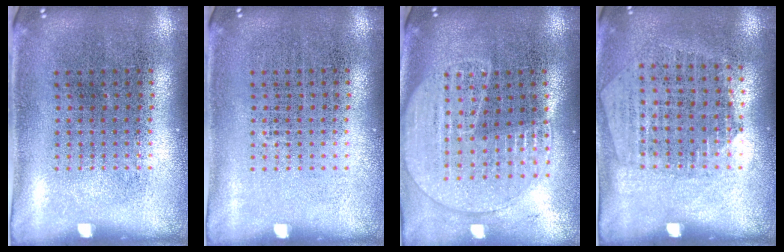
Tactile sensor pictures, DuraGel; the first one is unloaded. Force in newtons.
{"total": 0.0}
{"total": 1.8, "press": 1.7, "slide": 0.6}
{"total": 1.3, "press": 1.1, "slide": 0.5}